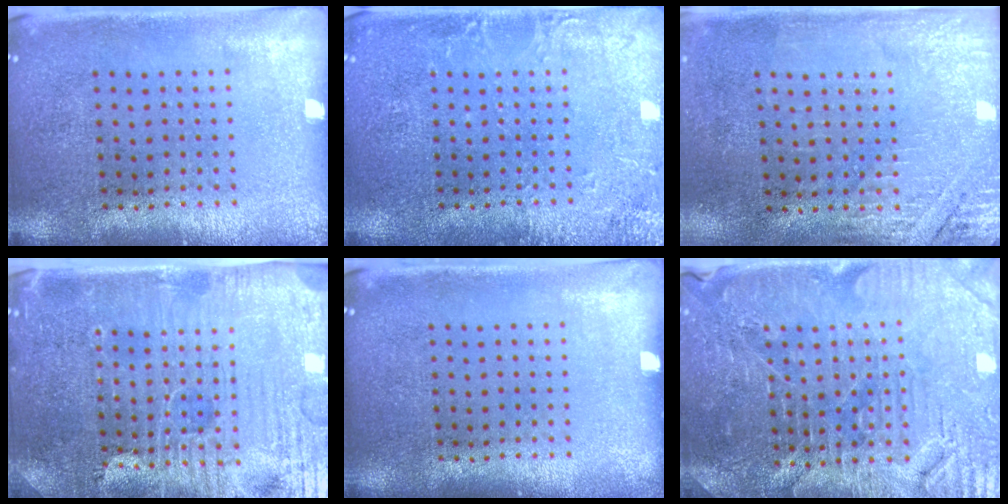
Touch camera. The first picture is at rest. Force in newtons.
{"total": 2.5, "press": 2.5, "slide": 0.3}
{"total": 2.8, "press": 2.5, "slide": 1.3}
{"total": 5.2, "press": 4.8, "slide": 1.9}
{"total": 0.0}
{"total": 4.1, "press": 4.0, "slide": 0.9}